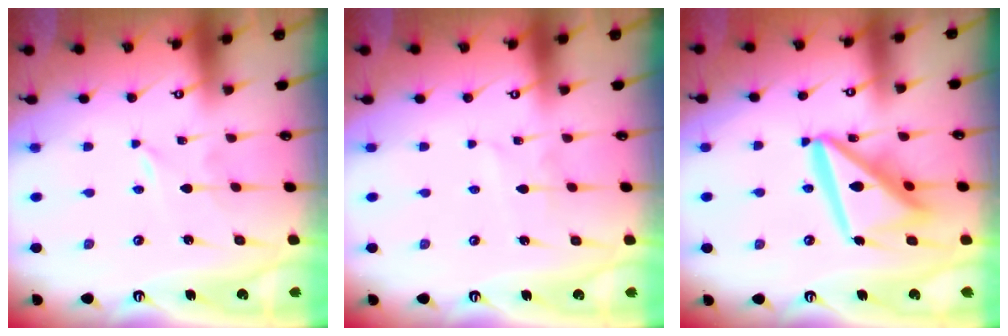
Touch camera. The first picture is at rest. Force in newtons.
{"total": 3.2, "press": 3.2, "slide": 0.4}
{"total": 17.9, "press": 17.8, "slide": 1.9}